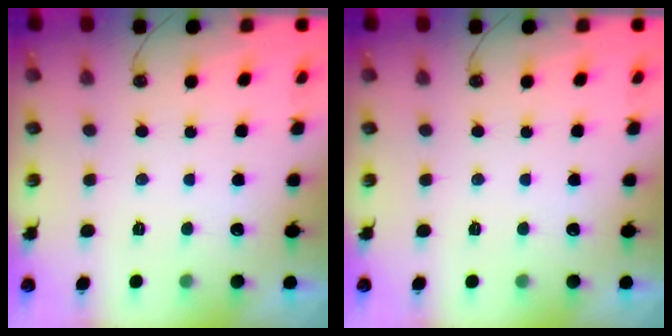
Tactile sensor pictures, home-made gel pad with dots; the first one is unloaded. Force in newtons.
{"total": 0.0}